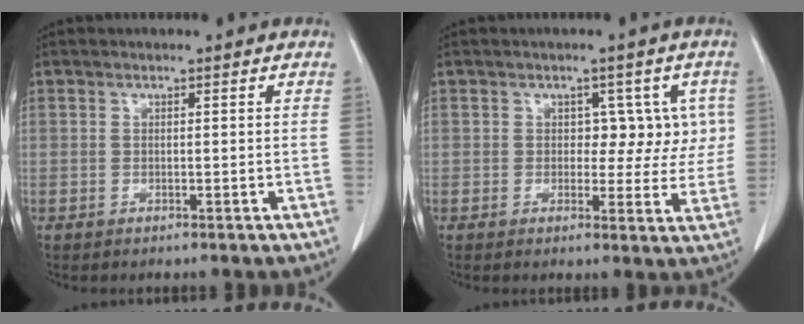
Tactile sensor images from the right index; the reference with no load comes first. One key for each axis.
{"total": 5.5, "fx": 1.1, "fy": 3.8, "fz": 3.8, "tx": -0.024, "ty": 0.017, "tz": 0.014}